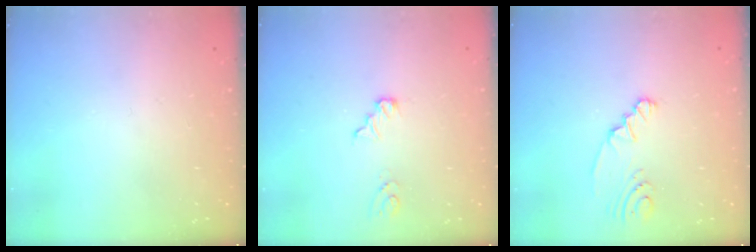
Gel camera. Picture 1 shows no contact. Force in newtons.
{"total": 5.9, "press": 5.9, "slide": 0.5}
{"total": 2.6, "press": 2.1, "slide": 1.5}